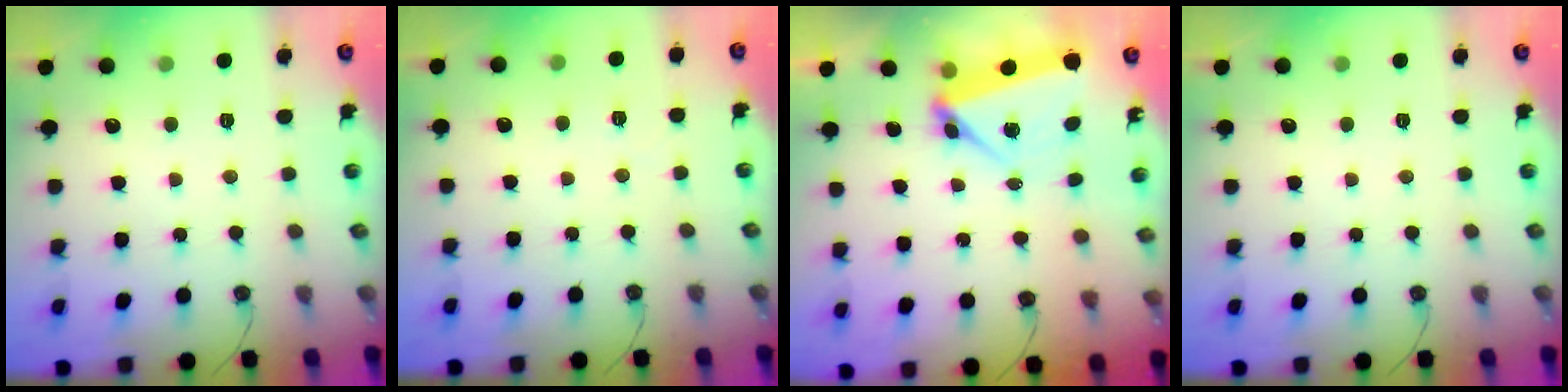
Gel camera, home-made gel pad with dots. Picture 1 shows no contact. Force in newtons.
{"total": 1.5, "press": 1.5, "slide": 0.2}
{"total": 5.6, "press": 5.1, "slide": 2.2}
{"total": 0.0}